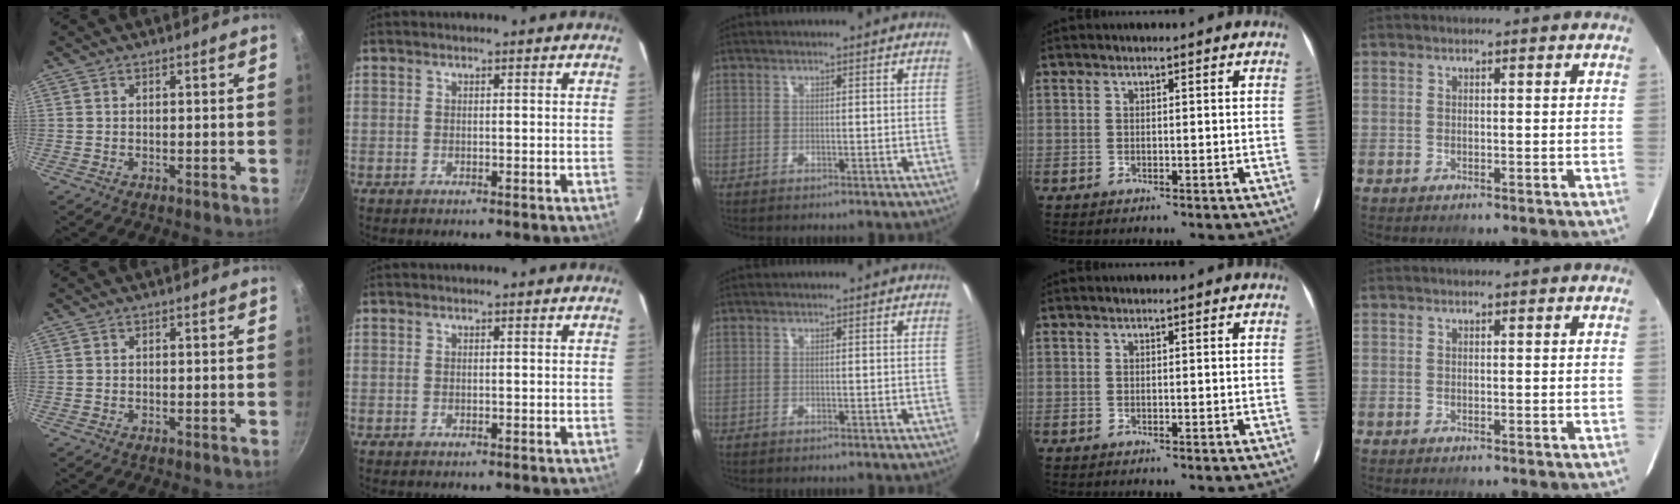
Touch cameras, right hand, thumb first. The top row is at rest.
{}